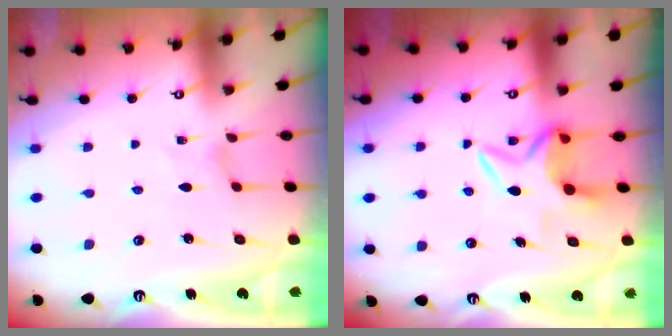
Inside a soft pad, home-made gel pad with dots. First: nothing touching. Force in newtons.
{"total": 7.3, "press": 7.2, "slide": 0.9}